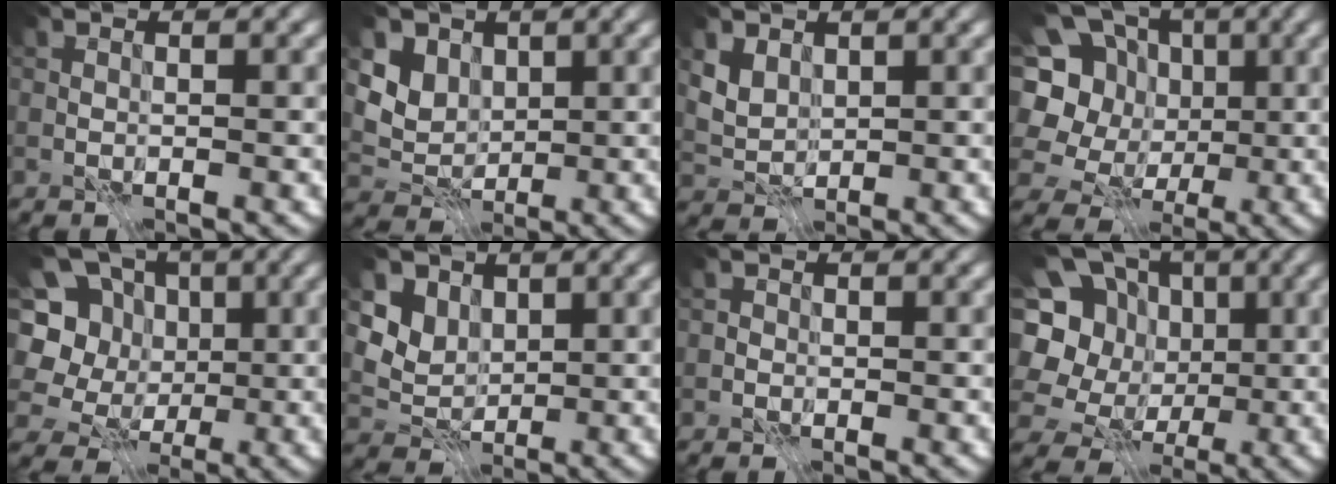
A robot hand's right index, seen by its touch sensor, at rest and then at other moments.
{"total": 5.5, "force": [2.7, 4.4, 2.1], "torque": [-0.059, -0.015, 0.056]}
{"total": 2.9, "force": [1.4, 2.1, 1.4], "torque": [-0.037, -0.006, 0.028]}
{"total": 11.7, "force": [1.5, 10.3, 5.4], "torque": [-0.145, 0.037, -0.002]}
{"total": 9.2, "force": [1.4, 8.1, 4.1], "torque": [-0.105, 0.033, -0.009]}
{"total": 5.0, "force": [2.6, 4.0, 1.8], "torque": [-0.057, -0.018, 0.063]}
{"total": 0.5, "force": [-0.2, 0.5, 0.0], "torque": [0.004, -0.002, -0.006]}
{"total": 12.7, "force": [1.0, 11.2, 6.0], "torque": [-0.155, 0.034, -0.002]}